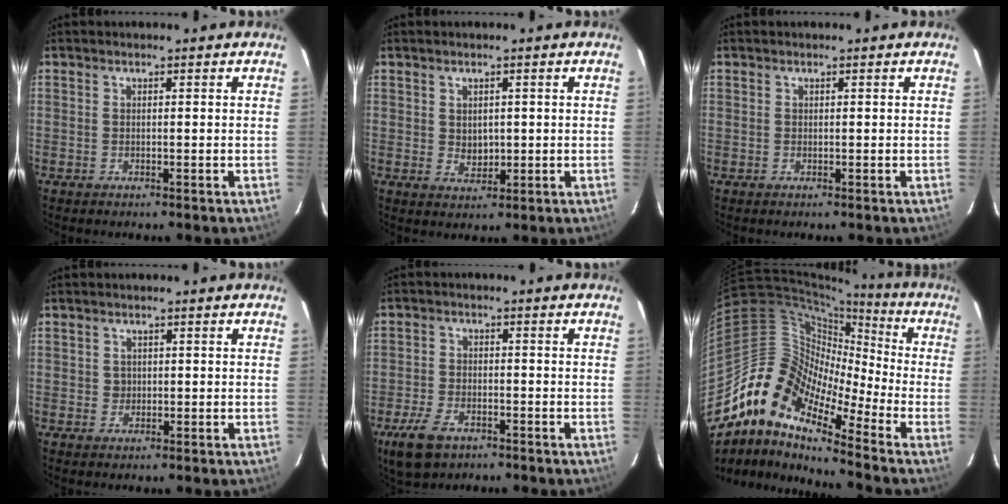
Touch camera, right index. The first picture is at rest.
{"total": 2.8, "force": [0.4, 2.3, 1.7], "torque": [-0.025, 0.001, 0.011]}
{"total": 0.0}
{"total": 1.4, "force": [0.2, 1.4, 0.2], "torque": [0.004, 0.004, 0.003]}
{"total": 8.2, "force": [-5.2, 4.3, 4.6], "torque": [-0.122, -0.010, -0.095]}
{"total": 13.8, "force": [-9.7, 5.0, 8.3], "torque": [-0.117, 0.008, -0.207]}